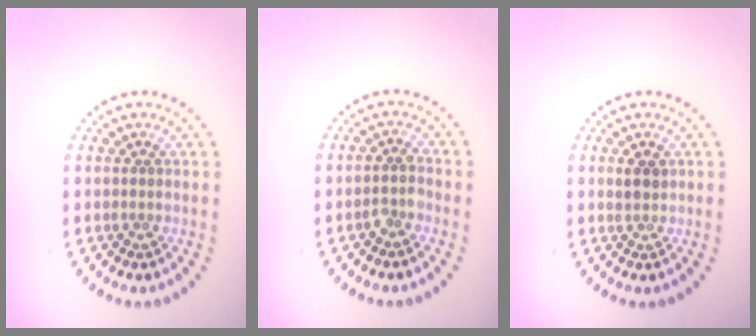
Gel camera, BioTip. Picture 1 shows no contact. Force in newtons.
{"total": 1.4, "press": 1.2, "slide": 0.7}
{"total": 1.2, "press": 1.1, "slide": 0.5}